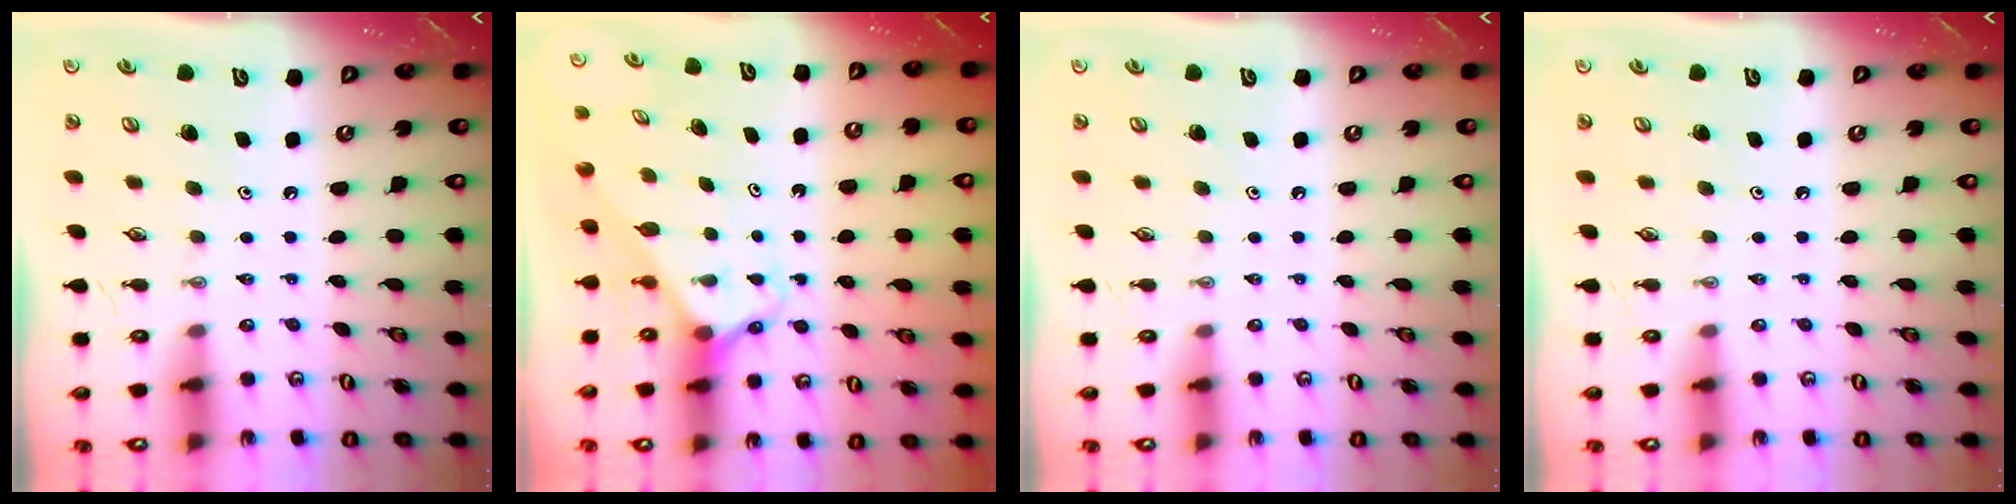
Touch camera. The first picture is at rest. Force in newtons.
{"total": 2.6, "press": 2.6, "slide": 0.2}
{"total": 0.0}
{"total": 0.0}